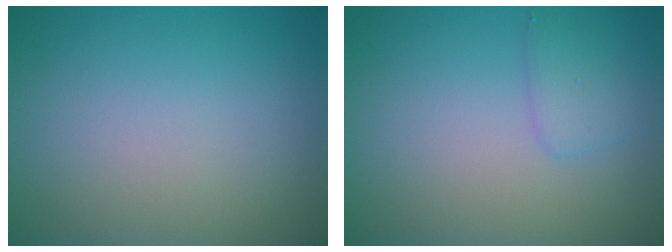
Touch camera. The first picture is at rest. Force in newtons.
{"total": 1.7, "press": 1.7, "slide": 0.2}